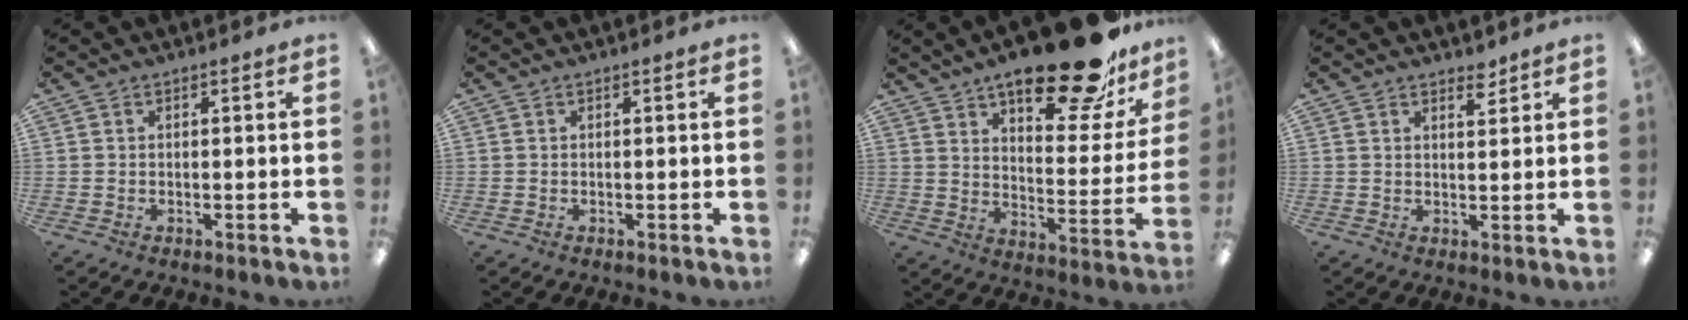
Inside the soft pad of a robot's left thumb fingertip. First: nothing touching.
{"total": 0.0}
{"total": 23.7, "force": [17.3, 7.6, 14.3], "torque": [-0.203, -0.110, 0.282]}
{"total": 3.3, "force": [2.8, 1.0, 1.3], "torque": [-0.007, -0.017, 0.047]}